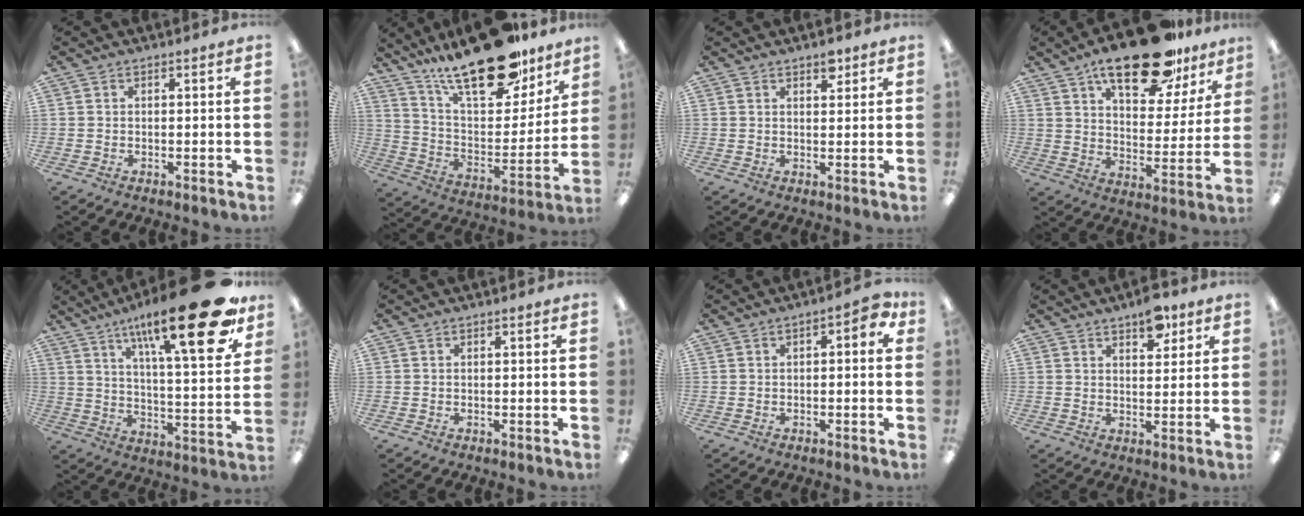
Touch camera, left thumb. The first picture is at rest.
{"total": 25.8, "force": [19.1, 10.0, 14.2], "torque": [-0.219, -0.114, 0.323]}
{"total": 2.8, "force": [2.3, 1.1, 1.0], "torque": [0.009, -0.014, 0.034]}
{"total": 23.2, "force": [15.9, 9.4, 14.1], "torque": [-0.205, -0.082, 0.262]}
{"total": 26.2, "force": [15.3, 7.1, 20.0], "torque": [-0.292, -0.091, 0.238]}
{"total": 0.0}
{"total": 3.9, "force": [0.0, 1.9, 3.4], "torque": [-0.054, 0.010, -0.003]}
{"total": 7.1, "force": [5.2, 3.4, 3.5], "torque": [-0.023, -0.031, 0.085]}